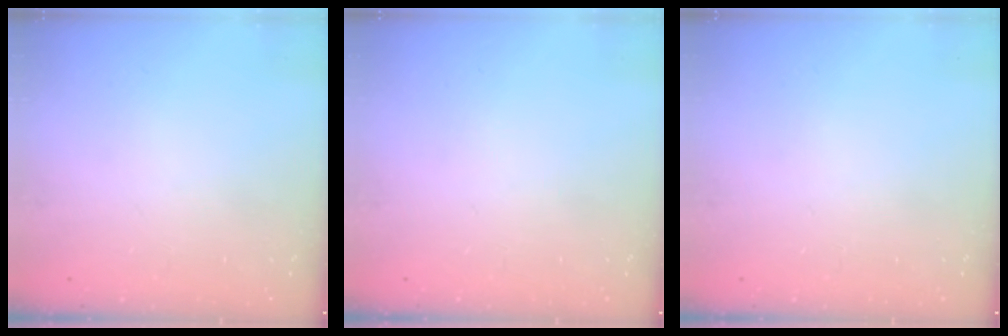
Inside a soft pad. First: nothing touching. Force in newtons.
{"total": 0.0}
{"total": 0.0}